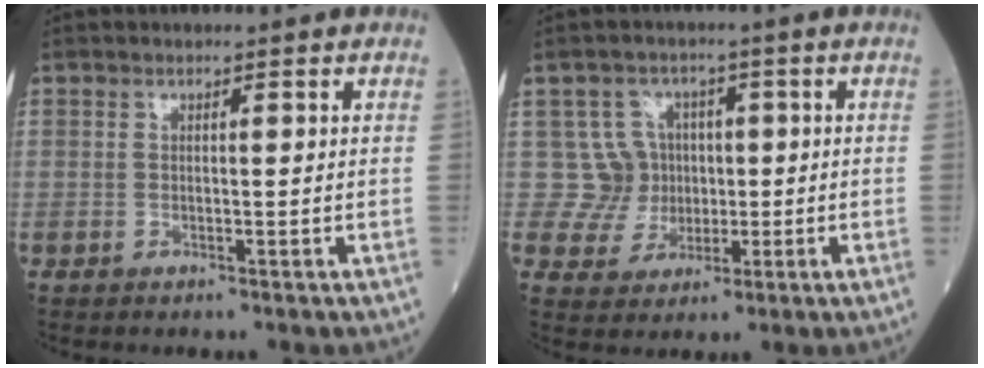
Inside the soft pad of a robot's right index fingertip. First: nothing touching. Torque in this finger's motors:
{"motor_torque": [-0.12, -0.11, -0.13, -0.06]}